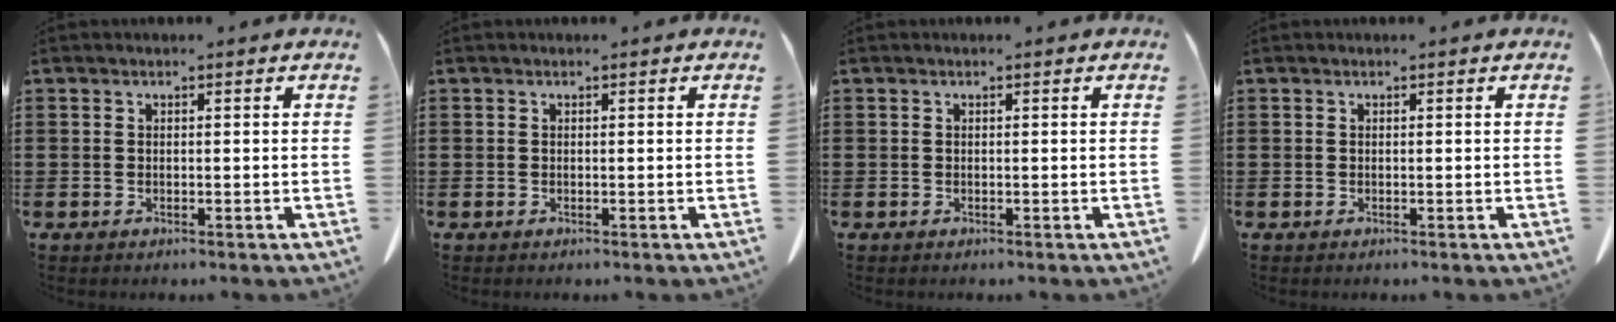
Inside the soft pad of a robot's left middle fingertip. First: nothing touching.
{"total": 0.0}
{"total": 0.0}
{"total": 0.0}